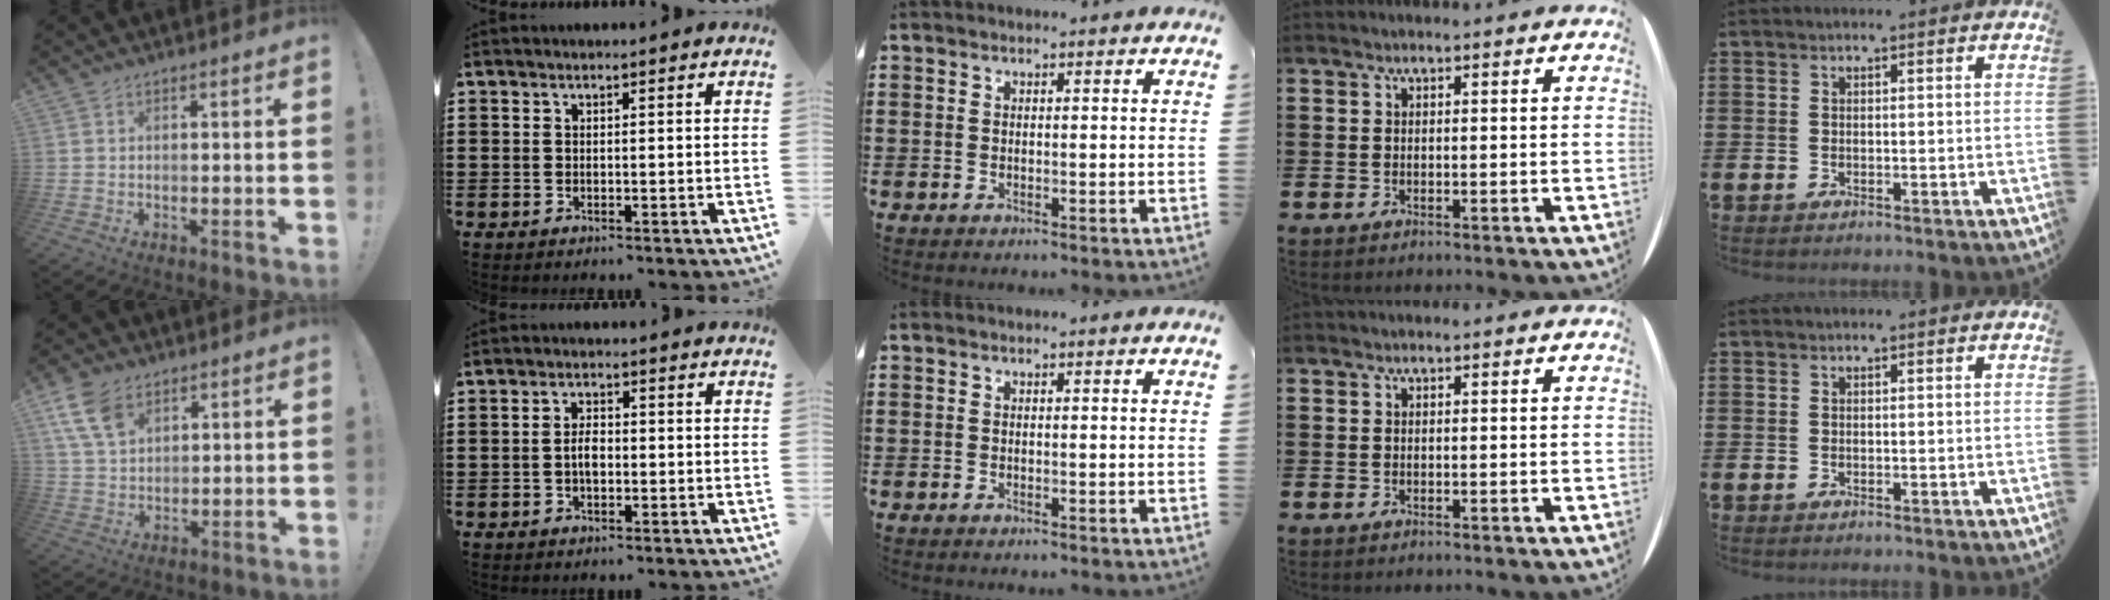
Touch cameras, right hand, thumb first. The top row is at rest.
{"thumb": {"total": 10.5, "force": [5.8, 6.6, 5.7], "torque": [-0.110, -0.019, 0.115]}, "index": {"total": 2.7, "force": [-0.5, 1.3, 2.3], "torque": [-0.053, -0.002, -0.011]}}